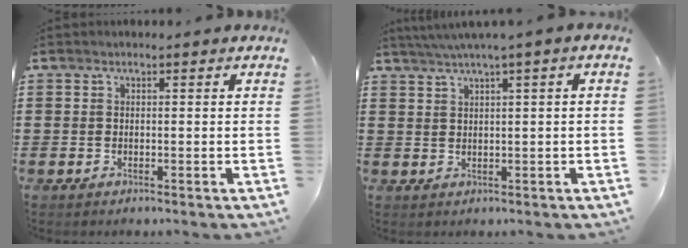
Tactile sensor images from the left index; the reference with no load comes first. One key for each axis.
{"total": 2.2, "fx": 1.0, "fy": -0.5, "fz": 1.9, "tx": -0.035, "ty": -0.005, "tz": 0.018}